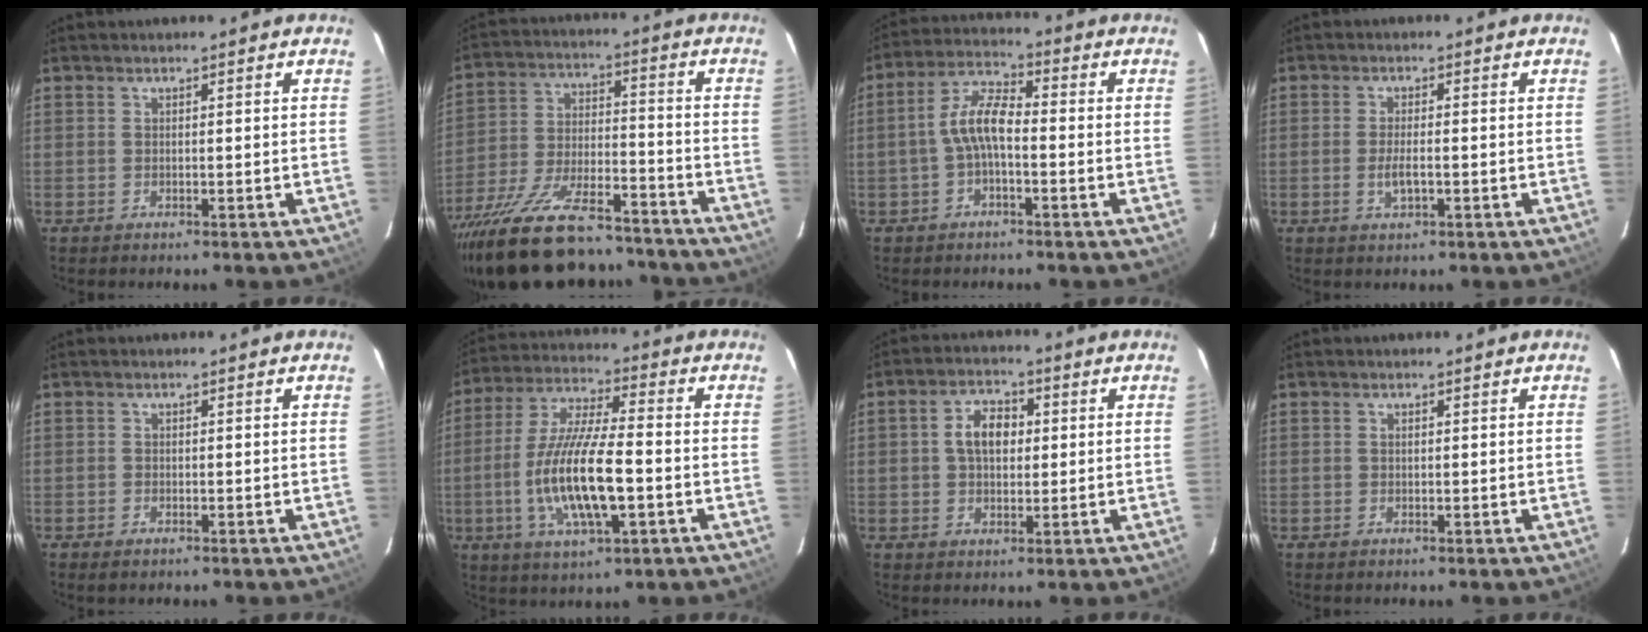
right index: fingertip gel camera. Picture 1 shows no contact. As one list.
[{"total": 25.3, "force": [-20.4, 8.4, 12.4], "torque": [-0.243, -0.028, -0.312]}, {"total": 6.7, "force": [-1.6, 2.5, 6.0], "torque": [-0.129, 0.020, -0.034]}, {"total": 3.3, "force": [-1.0, 1.0, 3.0], "torque": [-0.060, -0.004, -0.017]}, {"total": 0.9, "force": [-0.7, 0.5, 0.4], "torque": [-0.006, -0.001, -0.013]}, {"total": 15.9, "force": [-3.6, 3.9, 15.0], "torque": [-0.303, -0.008, -0.068]}, {"total": 6.3, "force": [0.9, 4.2, 4.6], "torque": [-0.083, 0.018, 0.017]}, {"total": 0.0}]